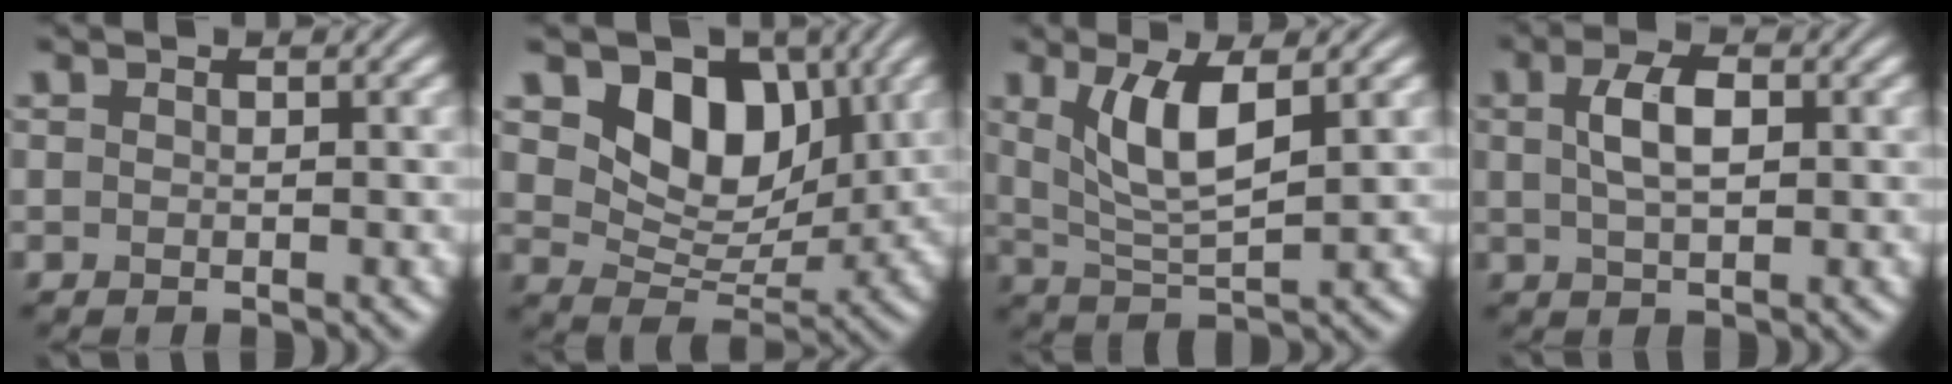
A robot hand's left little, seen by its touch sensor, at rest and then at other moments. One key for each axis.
{"total": 7.4, "fx": 2.9, "fy": 5.1, "fz": 4.5, "tx": -0.071, "ty": -0.016, "tz": 0.043}
{"total": 5.0, "fx": 1.8, "fy": 1.5, "fz": 4.5, "tx": -0.093, "ty": -0.007, "tz": 0.039}
{"total": 3.5, "fx": 0.8, "fy": 1.6, "fz": 3.0, "tx": -0.064, "ty": 0.005, "tz": 0.013}